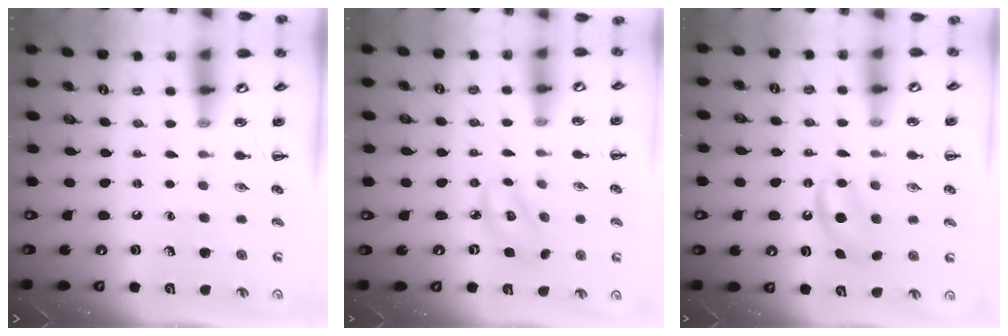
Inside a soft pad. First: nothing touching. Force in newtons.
{"total": 4.0, "press": 3.9, "slide": 0.5}
{"total": 5.9, "press": 5.6, "slide": 1.9}